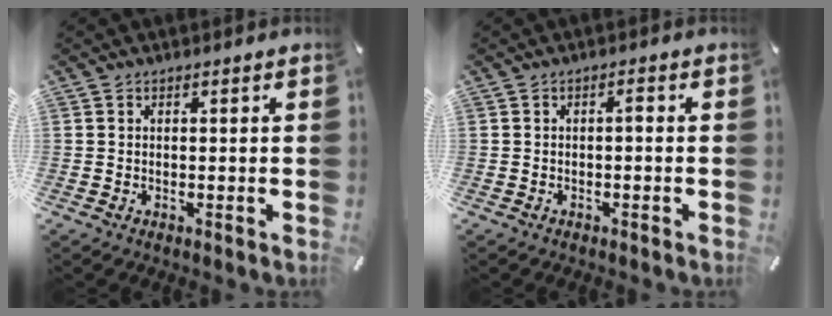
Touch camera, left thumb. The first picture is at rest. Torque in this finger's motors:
{"motor_torque": [-0.19, 0.16, -0.03, 0.34, 0.00]}